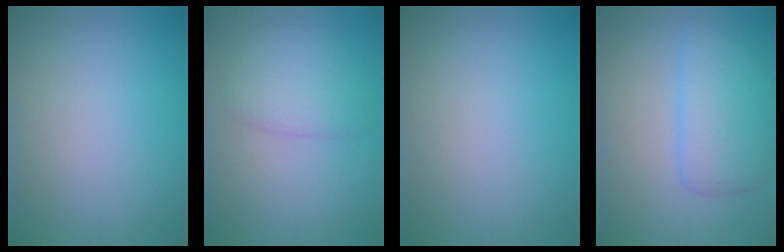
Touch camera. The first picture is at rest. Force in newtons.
{"total": 2.9, "press": 2.9, "slide": 0.2}
{"total": 0.0}
{"total": 4.8, "press": 4.8, "slide": 0.2}